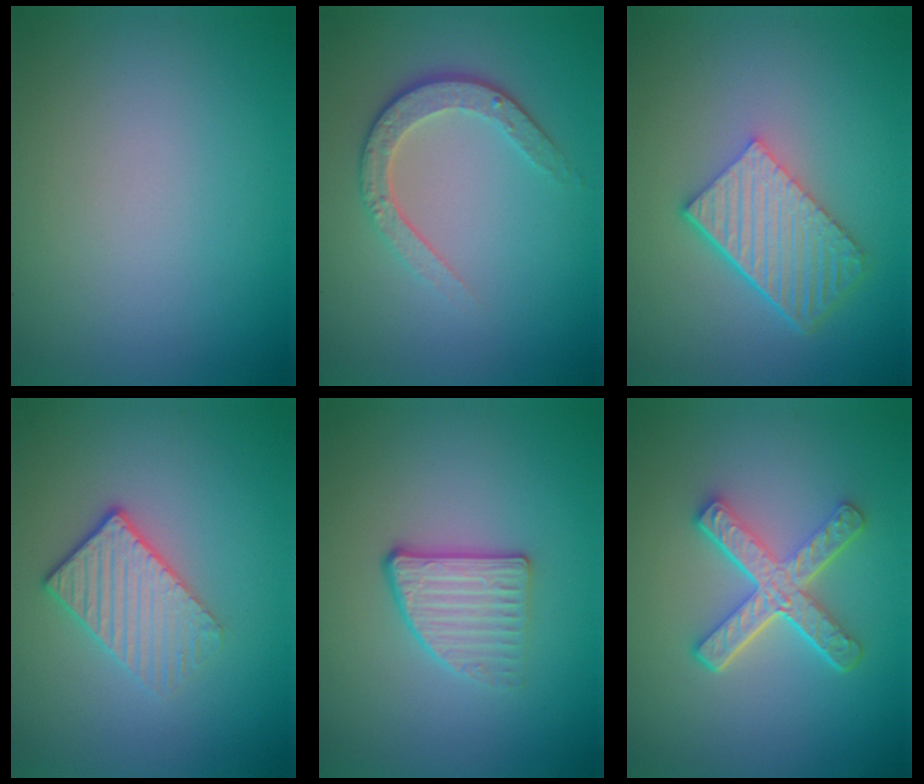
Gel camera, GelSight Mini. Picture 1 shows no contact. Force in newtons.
{"total": 3.3, "press": 2.6, "slide": 2.1}
{"total": 5.7, "press": 3.9, "slide": 4.1}
{"total": 3.2, "press": 2.8, "slide": 1.5}
{"total": 2.9, "press": 2.5, "slide": 1.4}
{"total": 5.2, "press": 3.7, "slide": 3.6}